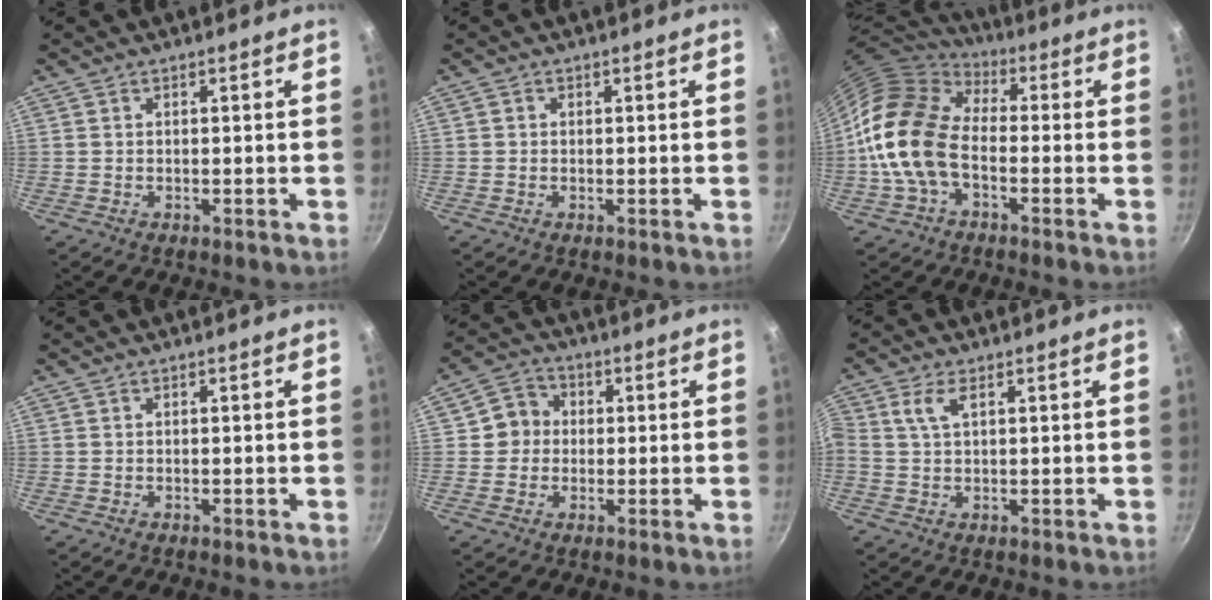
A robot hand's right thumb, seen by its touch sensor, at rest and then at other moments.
{"total": 0.6, "force": [0.0, 0.6, 0.2], "torque": [-0.001, 0.003, -0.001]}
{"total": 15.7, "force": [-2.7, 10.0, 11.8], "torque": [-0.199, 0.031, -0.069]}
{"total": 0.0}
{"total": 6.0, "force": [0.3, 5.6, 2.0], "torque": [0.005, 0.012, -0.009]}
{"total": 3.5, "force": [1.2, 1.7, 2.9], "torque": [-0.061, 0.005, 0.023]}